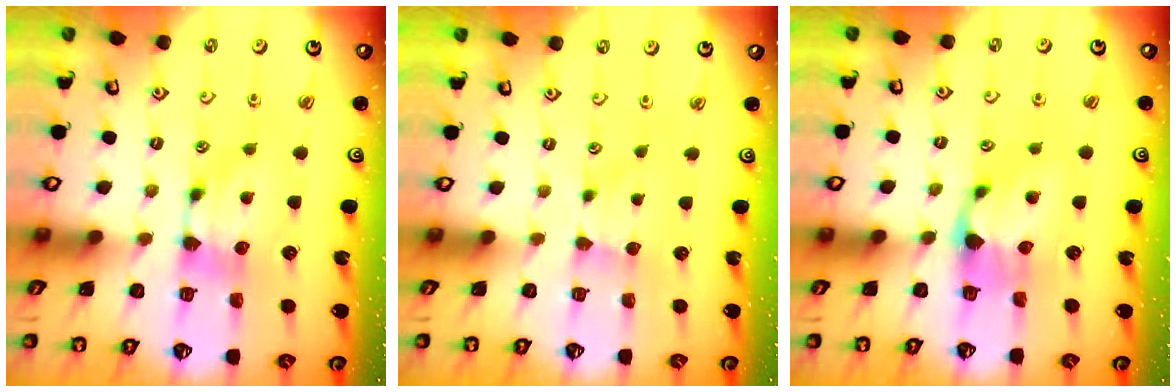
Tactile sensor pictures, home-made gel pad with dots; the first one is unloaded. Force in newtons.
{"total": 1.6, "press": 1.5, "slide": 0.4}
{"total": 2.7, "press": 2.6, "slide": 0.8}